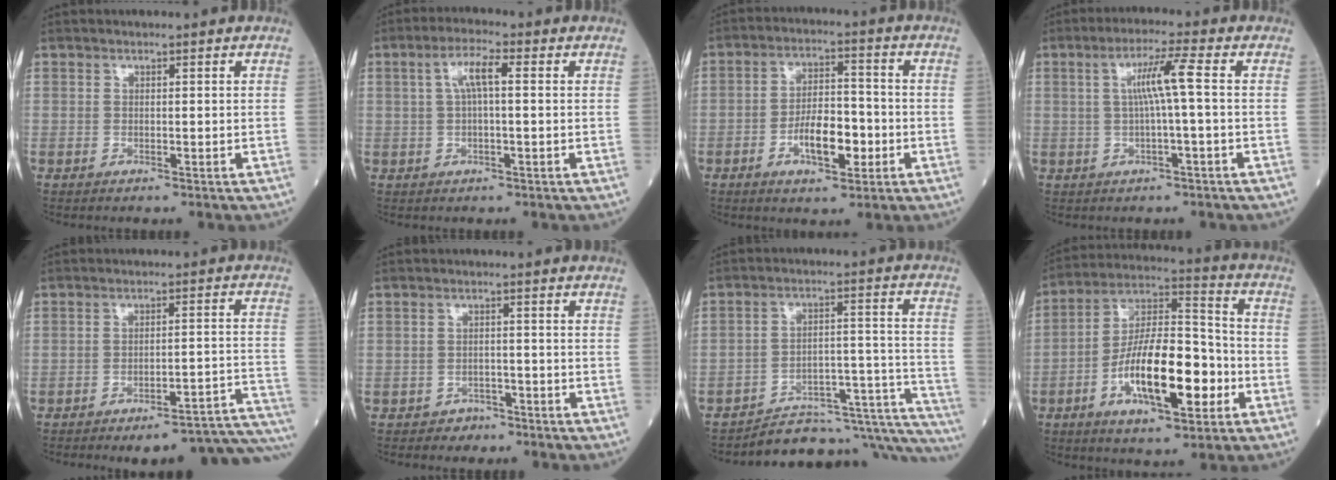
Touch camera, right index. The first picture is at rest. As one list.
[{"total": 4.5, "force": [0.9, 0.9, 4.4], "torque": [-0.088, 0.018, 0.017]}, {"total": 8.0, "force": [-2.7, 3.2, 6.9], "torque": [-0.122, 0.010, -0.045]}, {"total": 5.5, "force": [0.4, -0.8, 5.4], "torque": [-0.100, 0.011, 0.010]}, {"total": 16.0, "force": [-14.6, 0.5, 6.5], "torque": [-0.013, 0.029, -0.182]}, {"total": 2.5, "force": [-2.0, 1.6, -0.1], "torque": [-0.006, 0.008, -0.031]}, {"total": 20.2, "force": [-18.9, 3.5, 6.3], "torque": [-0.011, 0.055, -0.249]}, {"total": 16.4, "force": [-5.1, 5.1, 14.7], "torque": [-0.267, 0.011, -0.086]}]